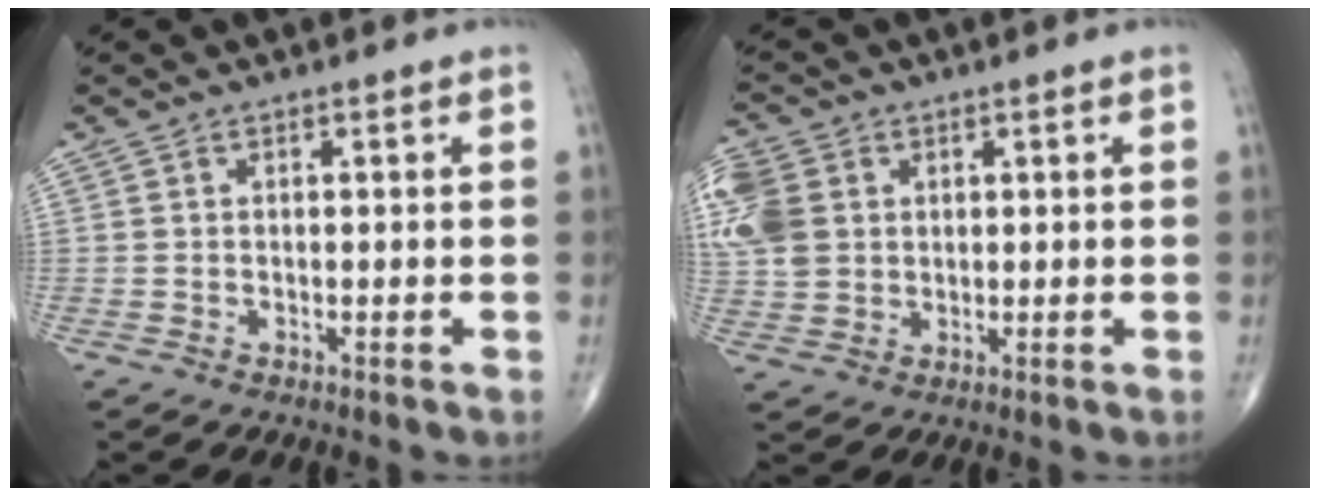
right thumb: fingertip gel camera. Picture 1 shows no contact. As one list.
[{"total": 13.2, "force": [3.2, 10.7, 7.1], "torque": [-0.179, 0.010, 0.063]}]